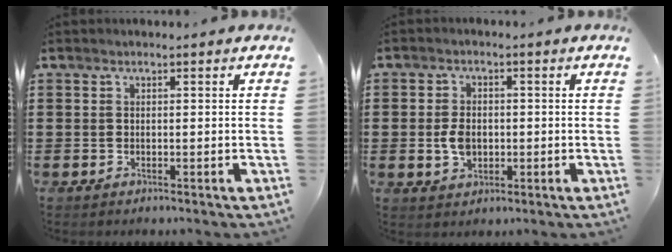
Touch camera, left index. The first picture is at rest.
{"total": 4.0, "force": [-0.3, 2.7, 3.0], "torque": [-0.059, -0.001, -0.008]}